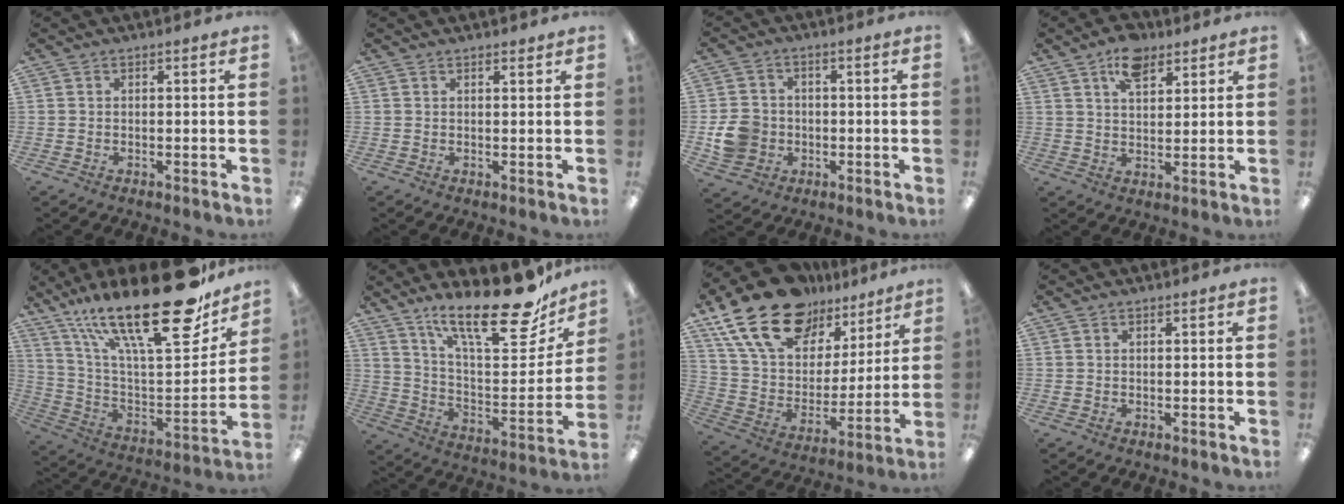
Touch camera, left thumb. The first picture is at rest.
{"total": 1.1, "force": [0.9, 0.3, 0.5], "torque": [-0.002, -0.003, 0.015]}
{"total": 8.2, "force": [-1.6, 7.5, 3.1], "torque": [-0.063, 0.018, -0.025]}
{"total": 8.4, "force": [5.5, 4.5, 4.5], "torque": [-0.070, -0.016, 0.097]}
{"total": 29.4, "force": [19.8, 8.4, 20.0], "torque": [-0.334, -0.128, 0.332]}
{"total": 23.7, "force": [18.2, 6.5, 13.7], "torque": [-0.203, -0.129, 0.299]}
{"total": 21.6, "force": [15.2, 11.6, 10.2], "torque": [-0.201, -0.088, 0.276]}
{"total": 0.5, "force": [0.2, 0.4, 0.3], "torque": [-0.006, 0.005, 0.002]}